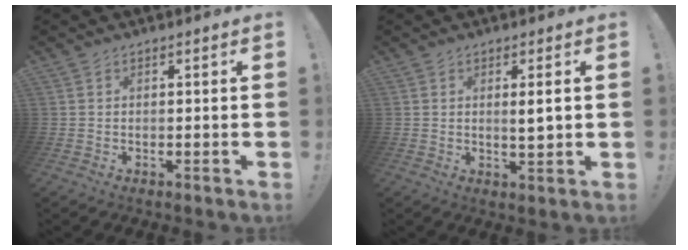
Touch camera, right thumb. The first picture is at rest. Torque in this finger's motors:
{"motor_torque": [-0.07, 0.07, -0.17, 0.30, 0.05]}